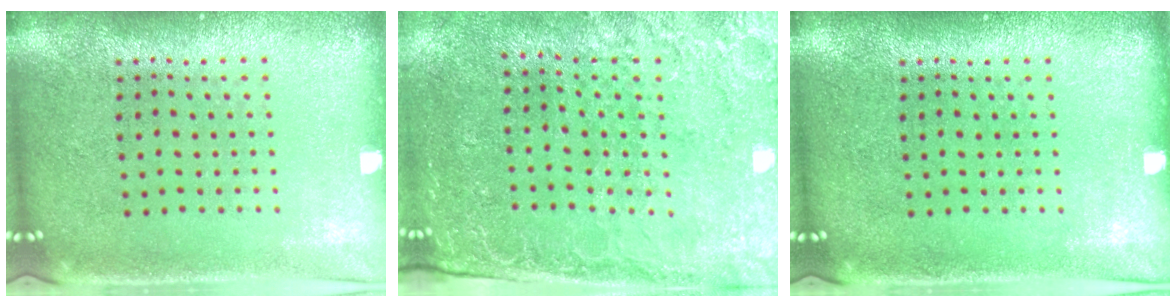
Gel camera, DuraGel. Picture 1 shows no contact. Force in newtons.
{"total": 2.7, "press": 2.4, "slide": 1.2}
{"total": 0.0}